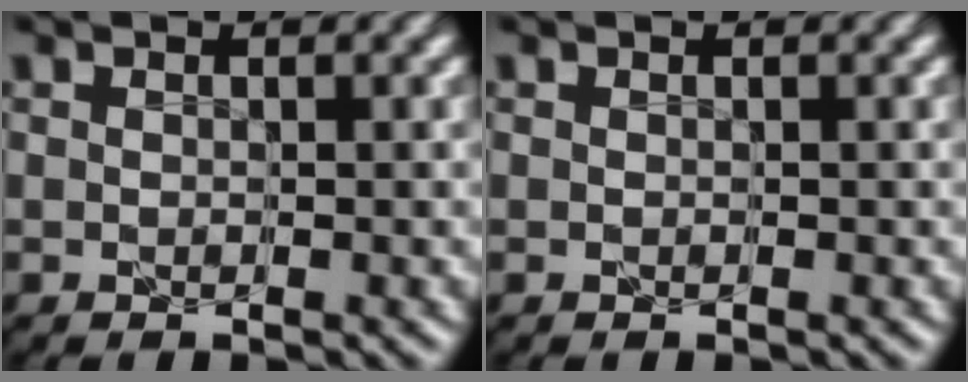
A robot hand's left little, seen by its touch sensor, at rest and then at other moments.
{"total": 0.0}